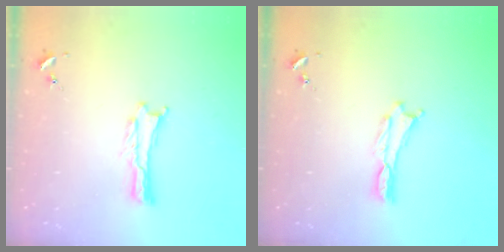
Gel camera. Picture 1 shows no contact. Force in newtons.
{"total": 0.0}